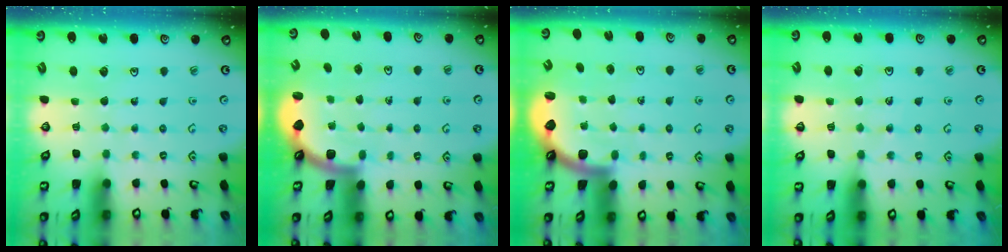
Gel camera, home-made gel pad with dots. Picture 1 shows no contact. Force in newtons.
{"total": 1.6, "press": 1.6, "slide": 0.1}
{"total": 2.3, "press": 2.3, "slide": 0.4}
{"total": 5.0, "press": 4.8, "slide": 1.3}